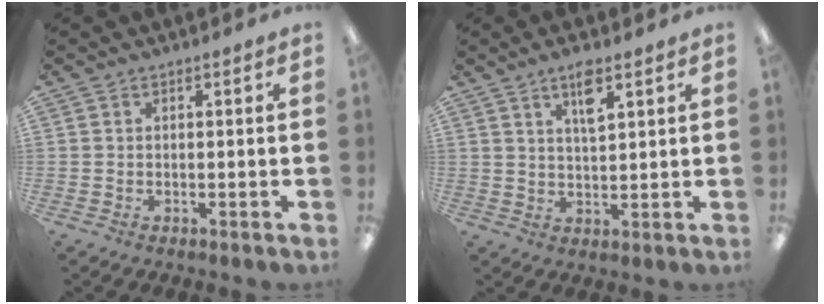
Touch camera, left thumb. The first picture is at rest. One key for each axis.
{"total": 5.6, "fx": 3.5, "fy": 1.6, "fz": 4.0, "tx": -0.065, "ty": -0.009, "tz": 0.055}